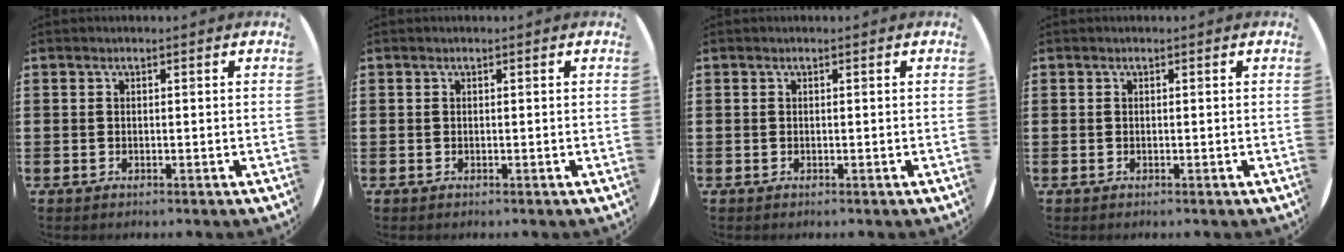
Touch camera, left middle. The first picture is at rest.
{"total": 0.0}
{"total": 0.0}
{"total": 0.0}